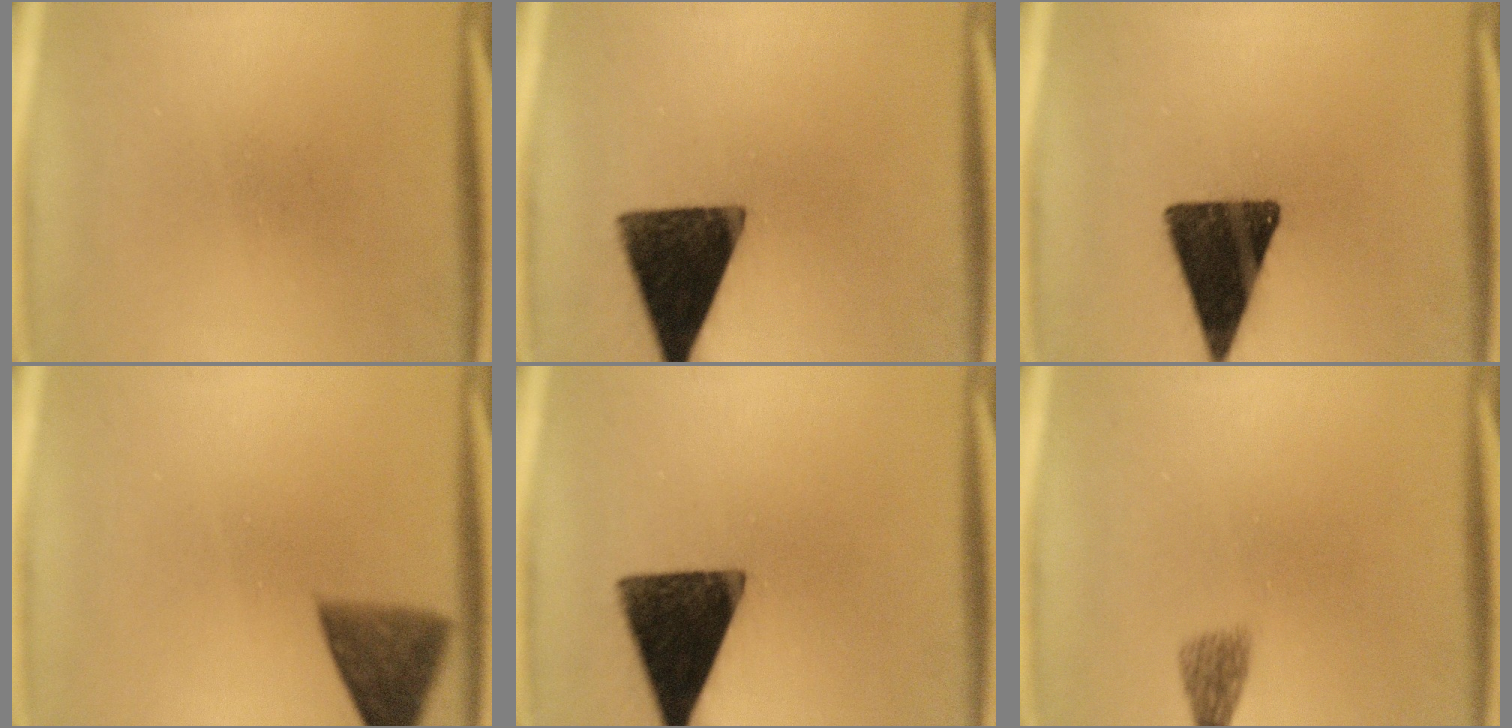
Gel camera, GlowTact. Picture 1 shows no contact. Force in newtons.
{"total": 14.7}
{"total": 14.9}
{"total": 7.4}
{"total": 14.7}
{"total": 2.4}